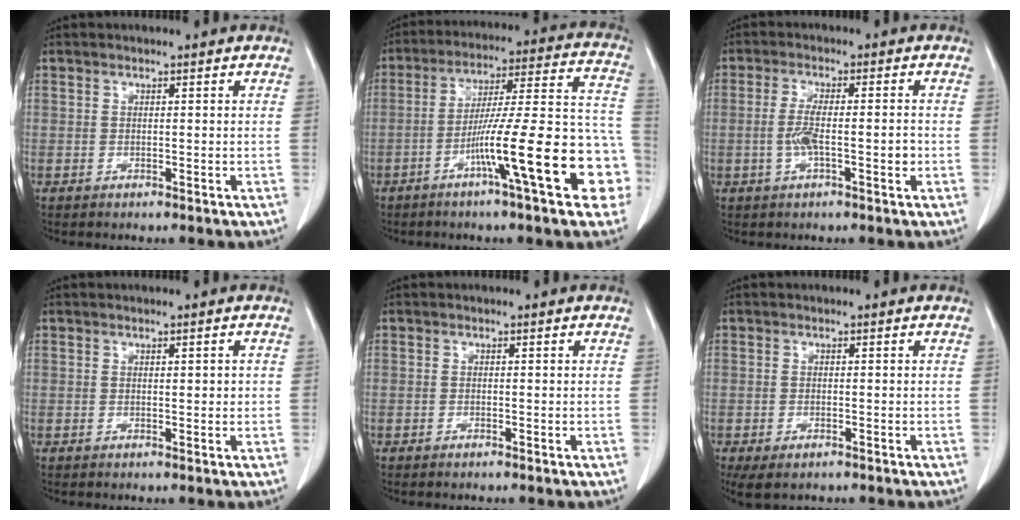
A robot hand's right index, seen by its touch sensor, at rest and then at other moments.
{"total": 19.8, "force": [-7.5, 1.4, 18.3], "torque": [-0.217, 0.023, -0.112]}
{"total": 5.3, "force": [-1.1, 1.2, 5.0], "torque": [-0.101, 0.007, -0.019]}
{"total": 1.2, "force": [0.2, 0.4, 1.1], "torque": [-0.016, 0.001, 0.005]}
{"total": 0.0}
{"total": 3.8, "force": [-2.4, 1.7, 2.4], "torque": [-0.040, -0.009, -0.033]}